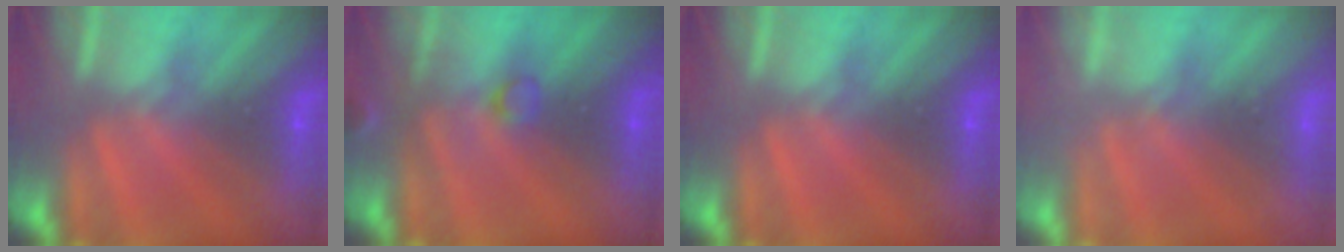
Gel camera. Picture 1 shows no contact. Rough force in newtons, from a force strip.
{"total": 2.9}
{"total": 0.0}
{"total": 2.1}